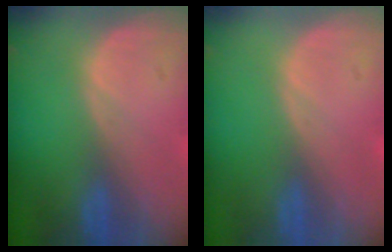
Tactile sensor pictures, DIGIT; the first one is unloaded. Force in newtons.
{"total": 0.0}